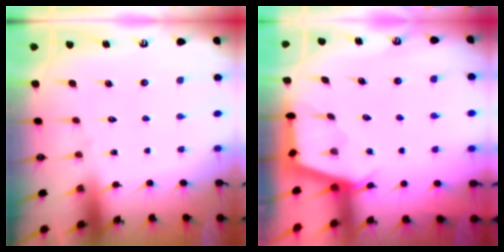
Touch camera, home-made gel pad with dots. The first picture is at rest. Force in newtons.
{"total": 2.7, "press": 2.7, "slide": 0.3}